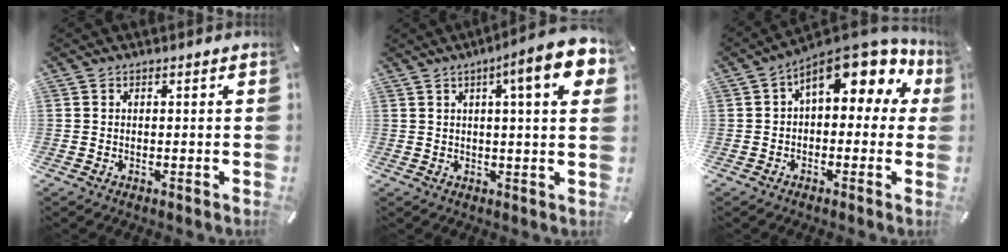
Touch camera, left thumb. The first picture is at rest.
{"total": 12.1, "force": [4.9, 1.8, 10.9], "torque": [-0.151, -0.021, 0.070]}
{"total": 12.5, "force": [6.7, 5.5, 9.1], "torque": [-0.139, -0.049, 0.116]}